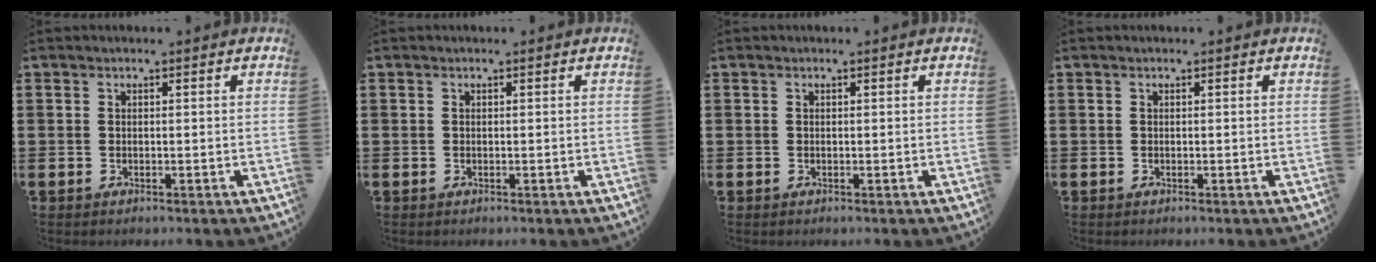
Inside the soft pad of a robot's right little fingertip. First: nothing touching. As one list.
[{"total": 0.0}, {"total": 0.0}, {"total": 0.0}]